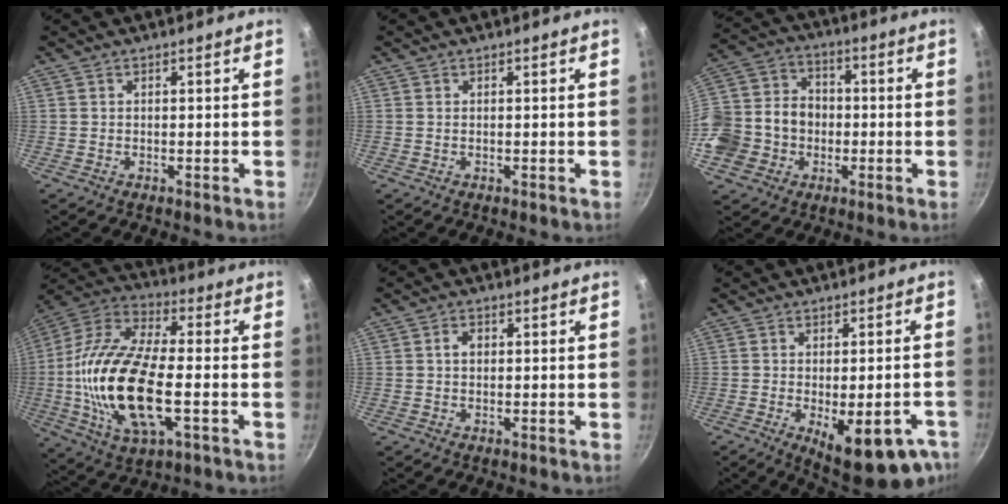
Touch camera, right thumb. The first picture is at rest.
{"total": 0.0}
{"total": 17.3, "force": [-3.5, 14.8, 8.2], "torque": [-0.164, 0.042, -0.064]}
{"total": 22.7, "force": [-3.3, 10.0, 20.2], "torque": [-0.398, 0.019, -0.074]}
{"total": 2.1, "force": [0.3, 1.6, 1.4], "torque": [-0.017, 0.005, 0.004]}
{"total": 15.8, "force": [-6.7, 6.1, 12.9], "torque": [-0.136, 0.000, -0.077]}